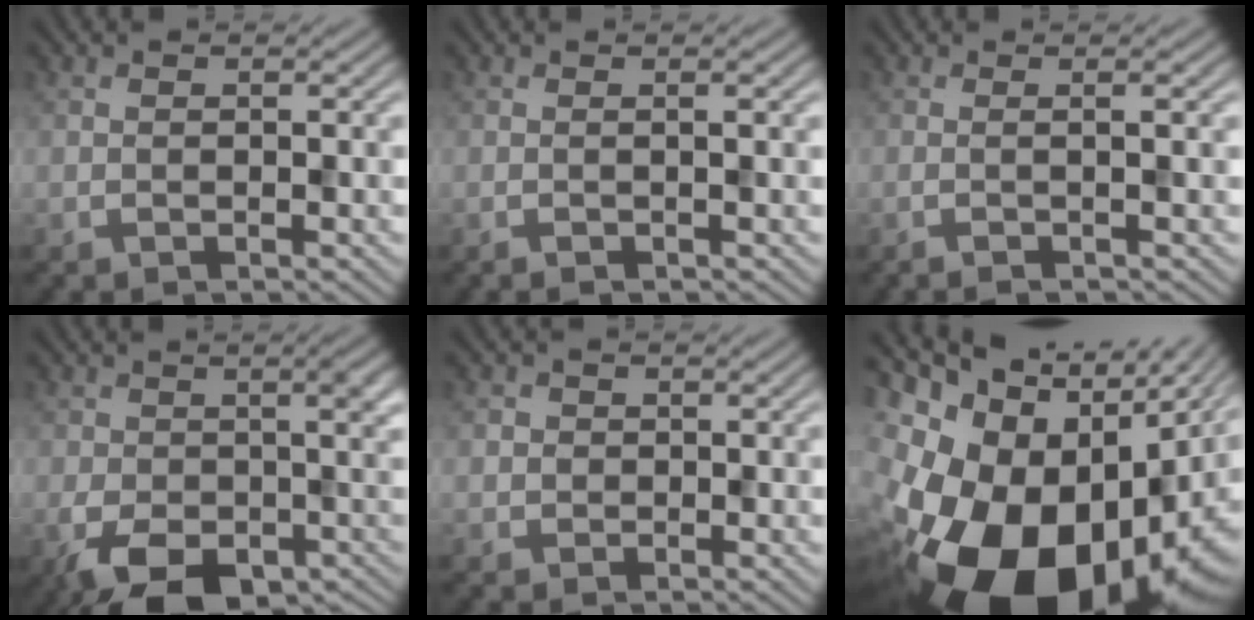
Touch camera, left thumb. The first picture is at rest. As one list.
[{"total": 1.4, "force": [0.0, 0.1, 1.4], "torque": [-0.022, 0.004, -0.007]}, {"total": 2.1, "force": [0.0, 0.2, 2.1], "torque": [-0.033, 0.003, -0.015]}, {"total": 11.3, "force": [-3.9, 6.0, 8.7], "torque": [-0.131, -0.041, -0.046]}, {"total": 1.7, "force": [0.1, 1.7, 0.3], "torque": [-0.005, 0.000, 0.001]}, {"total": 22.8, "force": [-7.6, 14.0, 16.4], "torque": [-0.298, -0.054, -0.093]}]